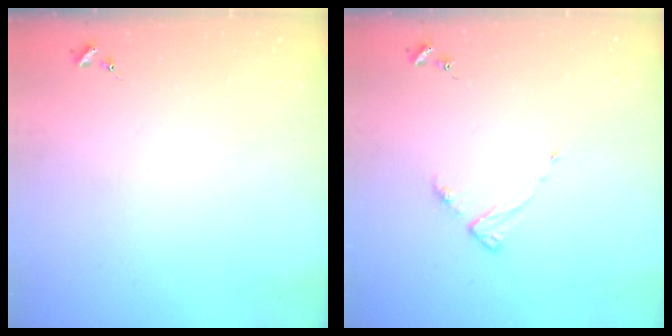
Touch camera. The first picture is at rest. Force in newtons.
{"total": 5.0, "press": 4.9, "slide": 0.6}